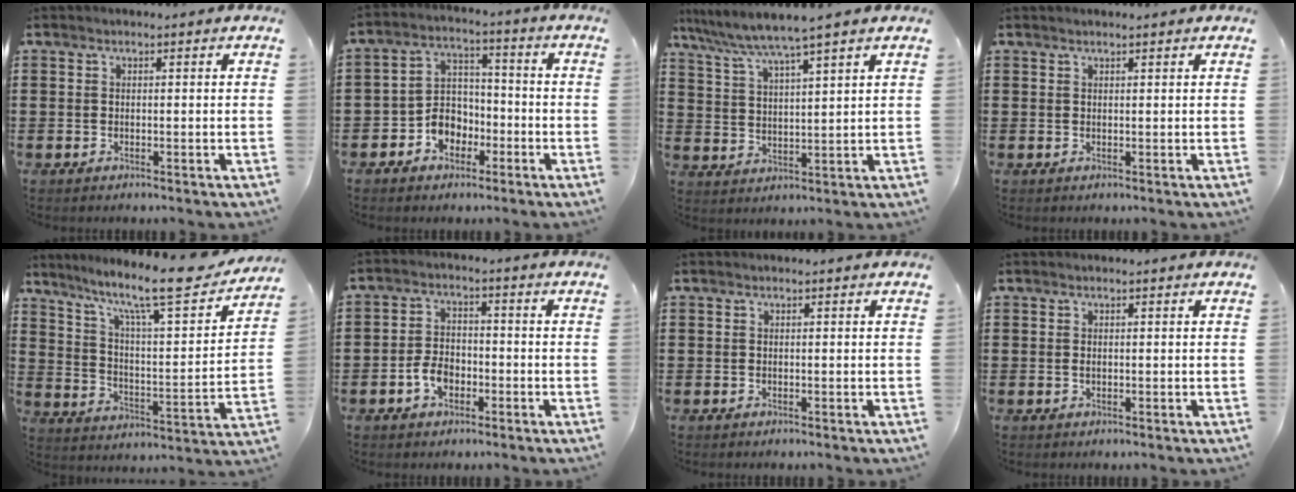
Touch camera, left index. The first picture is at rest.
{"total": 6.1, "force": [-2.9, 4.7, 2.4], "torque": [-0.057, 0.015, -0.056]}
{"total": 4.9, "force": [4.1, -0.6, 2.6], "torque": [-0.068, -0.027, 0.066]}
{"total": 0.7, "force": [0.6, 0.0, 0.4], "torque": [-0.008, -0.001, 0.011]}
{"total": 12.2, "force": [9.8, 1.4, 7.0], "torque": [-0.139, -0.071, 0.156]}
{"total": 4.5, "force": [-1.9, 2.9, 2.9], "torque": [-0.066, 0.002, -0.039]}
{"total": 0.0}
{"total": 0.7, "force": [0.0, 0.3, 0.6], "torque": [-0.014, 0.000, 0.000]}